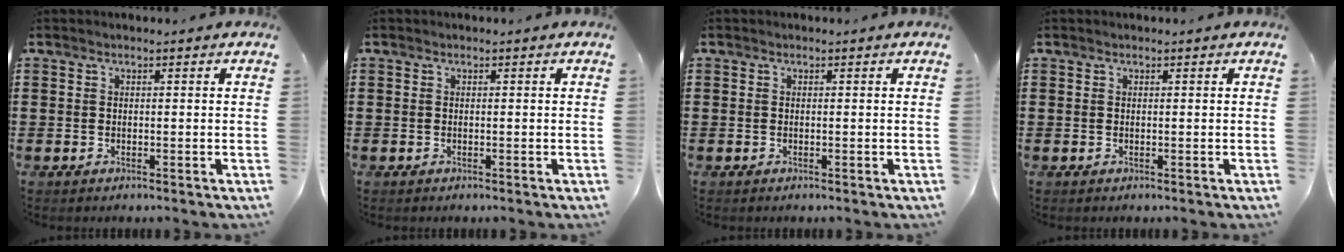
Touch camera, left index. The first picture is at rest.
{"total": 0.0}
{"total": 0.0}
{"total": 0.0}